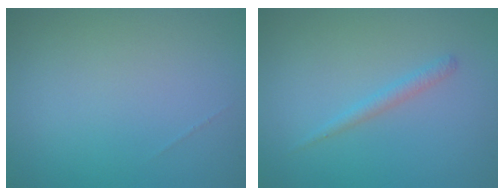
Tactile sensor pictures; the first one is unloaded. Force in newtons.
{"total": 1.2, "press": 1.2, "slide": 0.0}